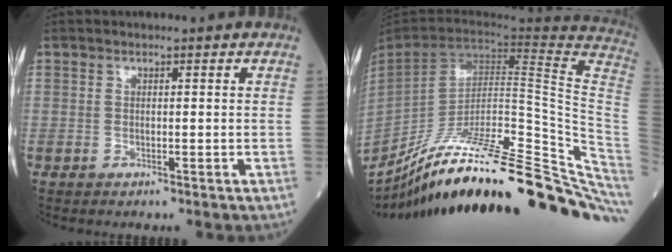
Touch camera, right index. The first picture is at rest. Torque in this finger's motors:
{"motor_torque": [0.00, -2.14, 0.92, 0.21]}